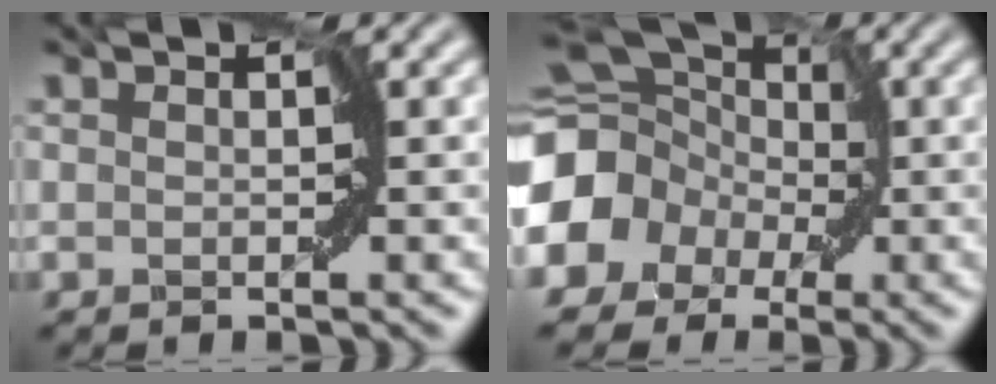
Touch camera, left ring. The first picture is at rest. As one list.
[{"total": 10.5, "force": [-2.3, 9.1, 4.7], "torque": [-0.100, -0.007, -0.068]}]